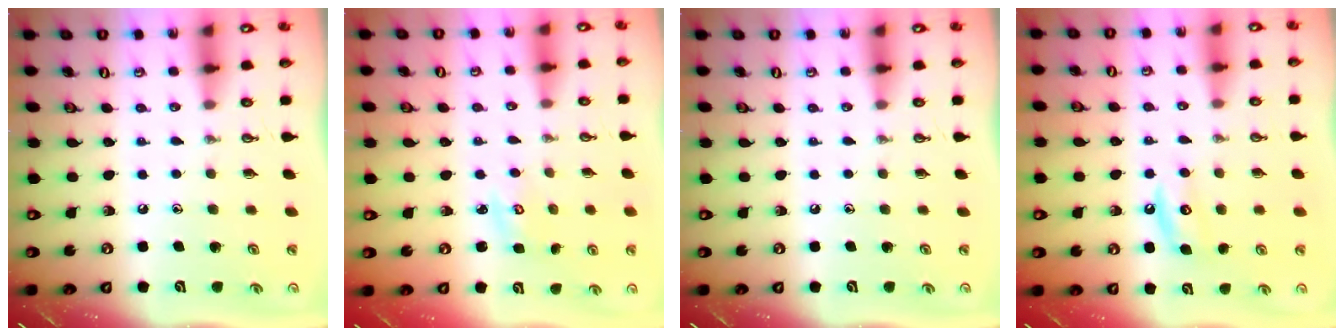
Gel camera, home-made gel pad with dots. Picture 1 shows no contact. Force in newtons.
{"total": 2.9, "press": 2.9, "slide": 0.3}
{"total": 0.0}
{"total": 4.4, "press": 4.4, "slide": 0.4}